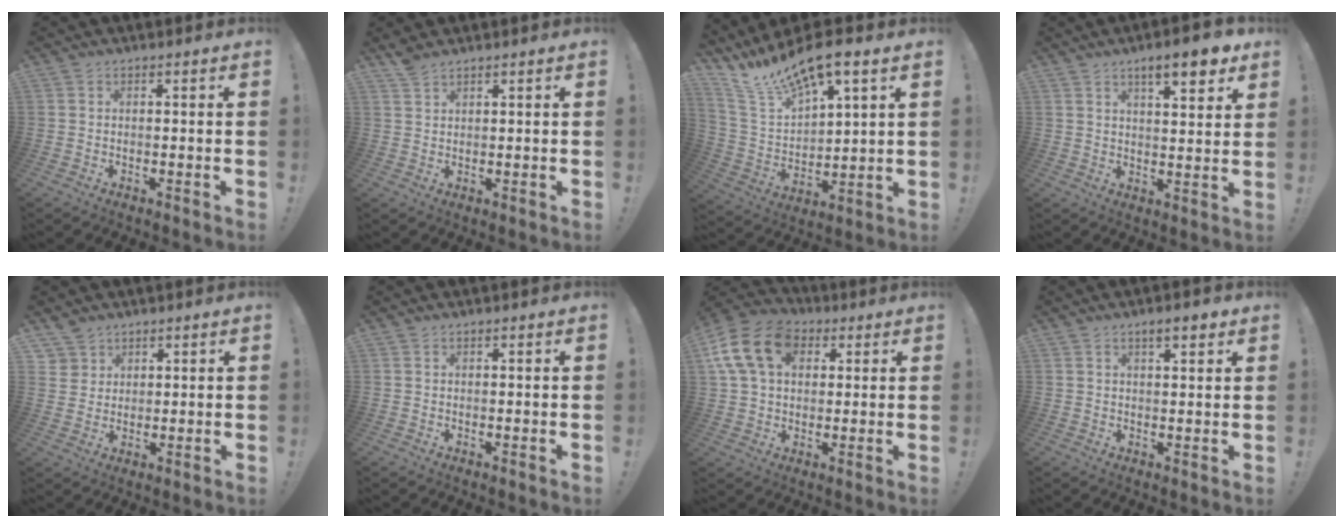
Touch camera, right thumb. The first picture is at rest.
{"total": 3.1, "force": [2.7, 0.7, 1.4], "torque": [-0.030, -0.014, 0.051]}
{"total": 15.3, "force": [11.7, 5.0, 8.5], "torque": [-0.159, -0.084, 0.209]}
{"total": 9.2, "force": [5.8, 2.3, 6.7], "torque": [-0.083, -0.033, 0.092]}
{"total": 4.2, "force": [2.9, 3.0, 0.2], "torque": [-0.003, -0.021, 0.056]}
{"total": 0.0}
{"total": 16.7, "force": [5.6, 12.1, 10.1], "torque": [-0.183, -0.003, 0.110]}
{"total": 4.4, "force": [2.8, 1.4, 3.1], "torque": [-0.034, -0.015, 0.041]}